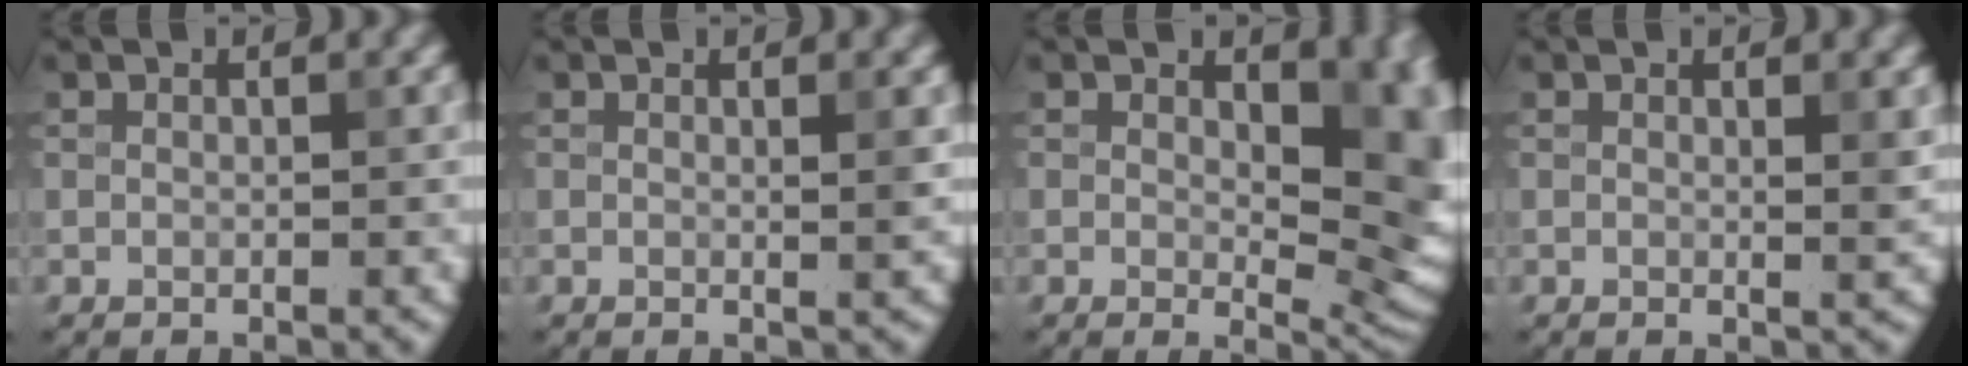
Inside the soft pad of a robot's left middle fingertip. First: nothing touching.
{"total": 1.5, "force": [0.3, 0.4, 1.4], "torque": [-0.014, 0.000, -0.002]}
{"total": 8.8, "force": [1.8, 4.9, 7.1], "torque": [-0.076, -0.017, 0.032]}
{"total": 1.8, "force": [0.5, 0.4, 1.7], "torque": [-0.017, -0.001, 0.002]}